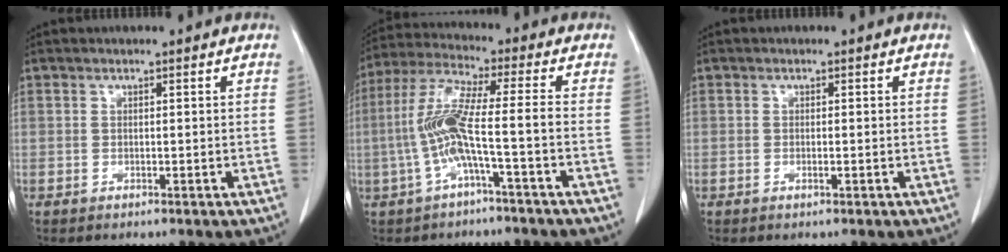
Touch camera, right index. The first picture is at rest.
{"total": 9.0, "force": [-2.4, 0.0, 8.6], "torque": [-0.189, 0.018, -0.050]}
{"total": 0.7, "force": [-0.2, 0.1, 0.7], "torque": [-0.013, -0.001, -0.001]}